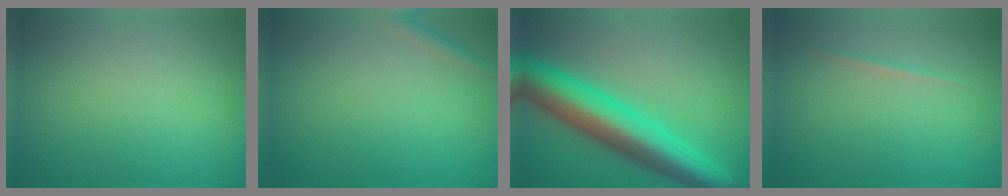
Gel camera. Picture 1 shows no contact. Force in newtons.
{"total": 1.4, "press": 1.4, "slide": 0.1}
{"total": 10.3, "press": 10.3, "slide": 0.2}
{"total": 0.6, "press": 0.6, "slide": 0.1}